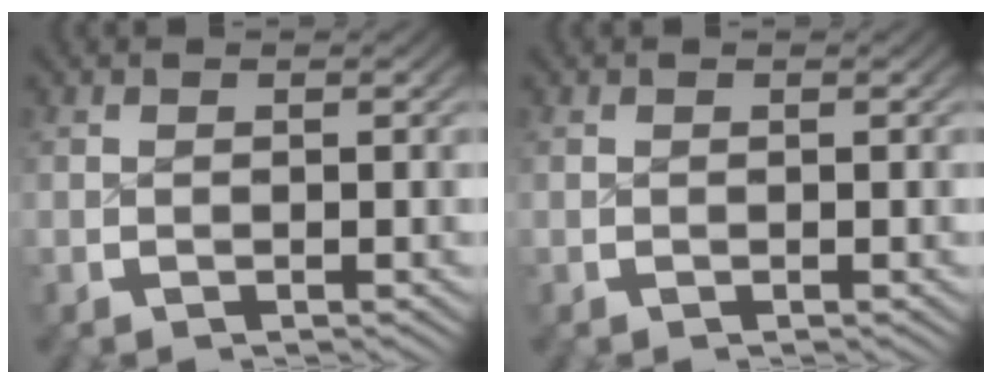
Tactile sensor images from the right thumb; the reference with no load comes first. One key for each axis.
{"total": 0.0}